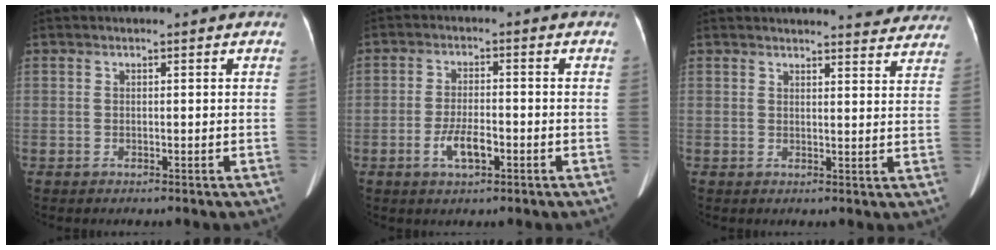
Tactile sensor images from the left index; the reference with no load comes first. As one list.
[{"total": 4.7, "force": [-2.0, 1.5, 4.0], "torque": [-0.081, -0.001, -0.034]}, {"total": 10.1, "force": [9.8, 1.6, 2.1], "torque": [-0.002, -0.017, 0.089]}]